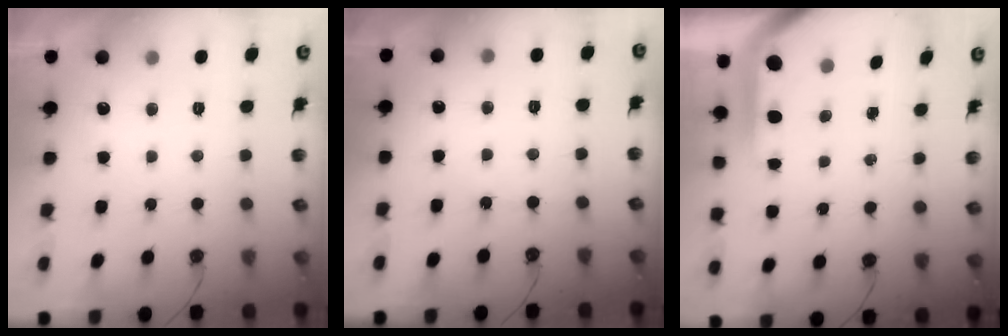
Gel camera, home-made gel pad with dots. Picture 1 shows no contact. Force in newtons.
{"total": 2.3, "press": 2.3, "slide": 0.4}
{"total": 5.7, "press": 5.6, "slide": 0.6}